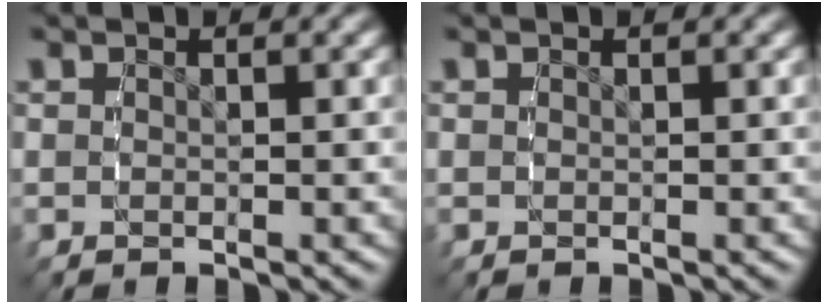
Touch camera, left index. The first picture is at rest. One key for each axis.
{"total": 0.0}